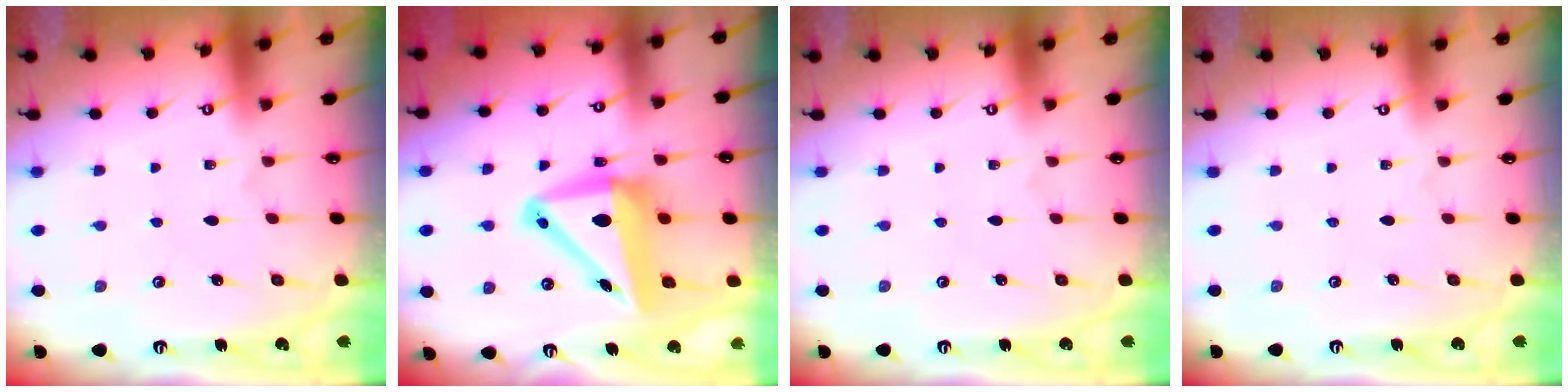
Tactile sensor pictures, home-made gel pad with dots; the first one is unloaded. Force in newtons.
{"total": 12.5, "press": 12.3, "slide": 2.5}
{"total": 0.0}
{"total": 0.0}